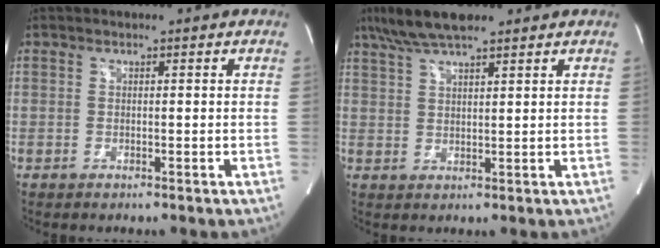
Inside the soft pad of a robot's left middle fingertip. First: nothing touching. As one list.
[{"total": 8.1, "force": [6.2, 1.5, 5.0], "torque": [-0.101, 0.026, 0.111]}]